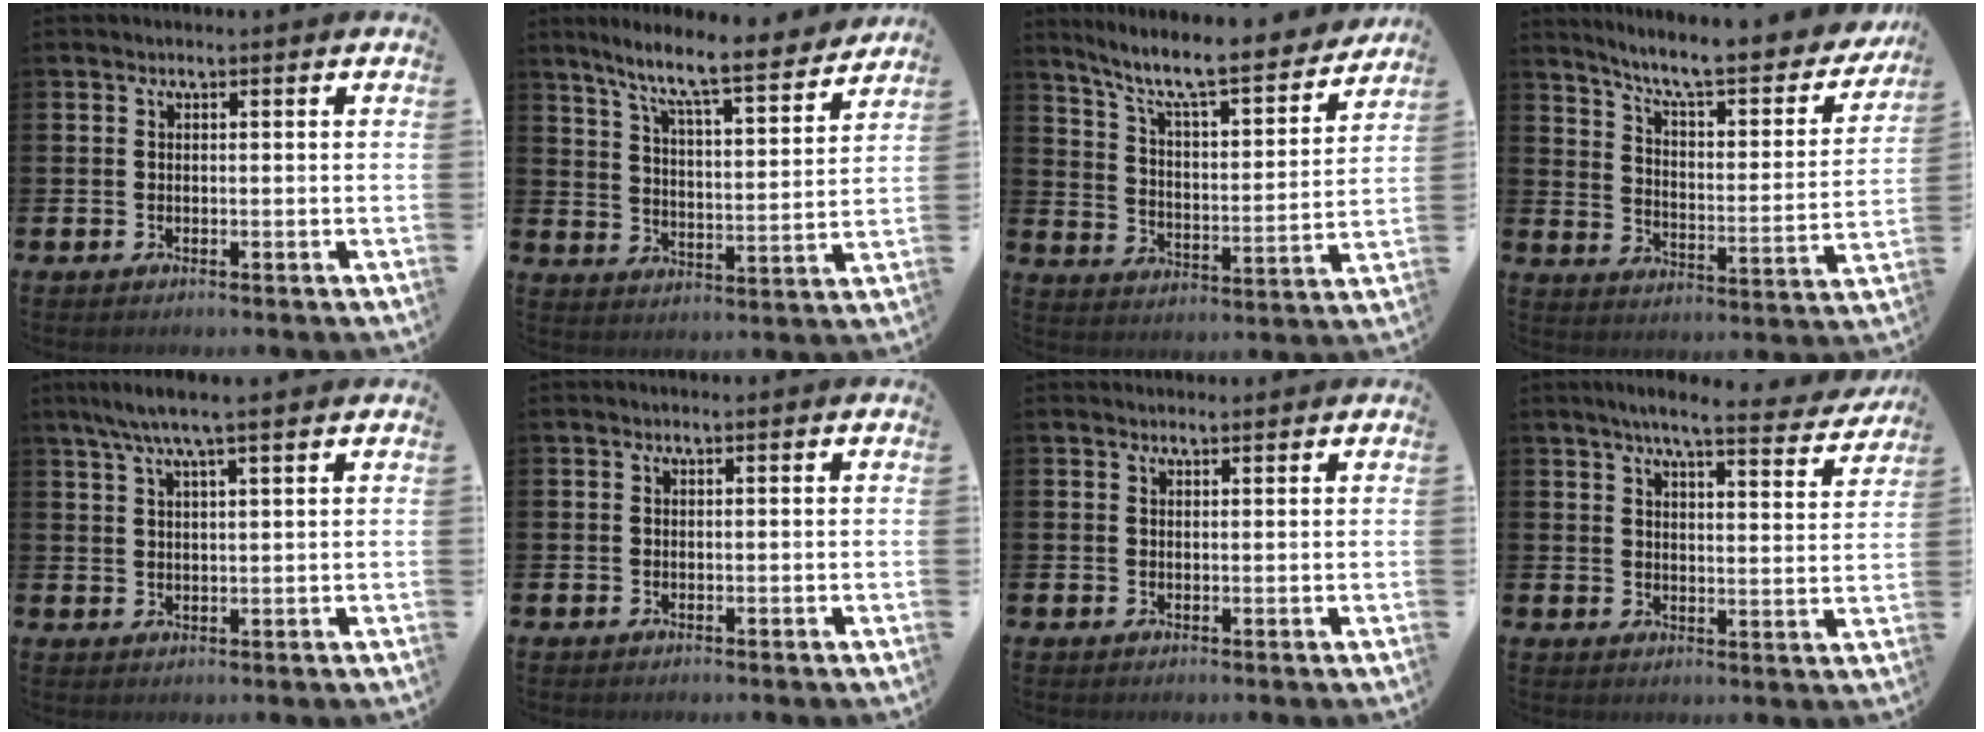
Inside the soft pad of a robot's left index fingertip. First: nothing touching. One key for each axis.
{"total": 8.9, "fx": 7.9, "fy": 0.6, "fz": 4.1, "tx": -0.107, "ty": -0.055, "tz": 0.131}
{"total": 9.2, "fx": 8.0, "fy": 1.4, "fz": 4.3, "tx": -0.114, "ty": -0.056, "tz": 0.131}
{"total": 8.5, "fx": 7.5, "fy": 1.4, "fz": 3.7, "tx": -0.093, "ty": -0.057, "tz": 0.119}
{"total": 5.1, "fx": 4.1, "fy": 0.1, "fz": 3.1, "tx": -0.068, "ty": -0.007, "tz": 0.071}
{"total": 0.0}
{"total": 1.1, "fx": 1.1, "fy": 0.2, "fz": 0.1, "tx": 0.006, "ty": 0.000, "tz": 0.018}
{"total": 6.1, "fx": 5.5, "fy": 0.3, "fz": 2.6, "tx": -0.055, "ty": -0.029, "tz": 0.091}